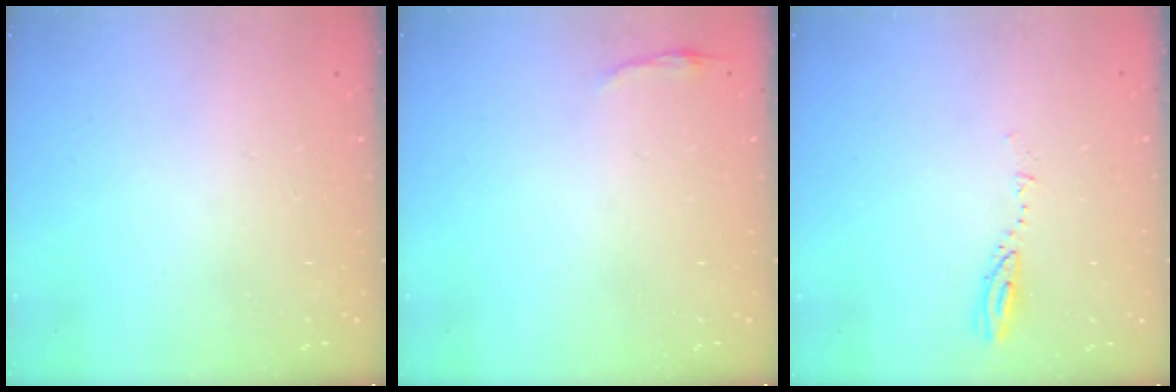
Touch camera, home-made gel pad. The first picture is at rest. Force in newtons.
{"total": 2.9, "press": 2.8, "slide": 0.7}
{"total": 2.9, "press": 2.9, "slide": 0.3}